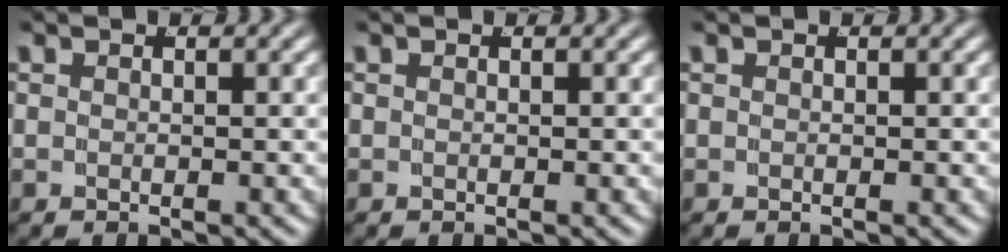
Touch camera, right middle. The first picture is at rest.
{"total": 0.0}
{"total": 0.0}